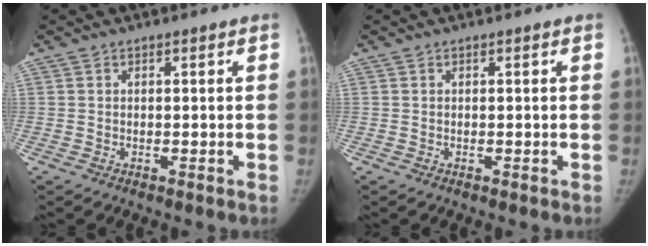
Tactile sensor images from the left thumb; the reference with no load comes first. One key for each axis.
{"total": 0.0}